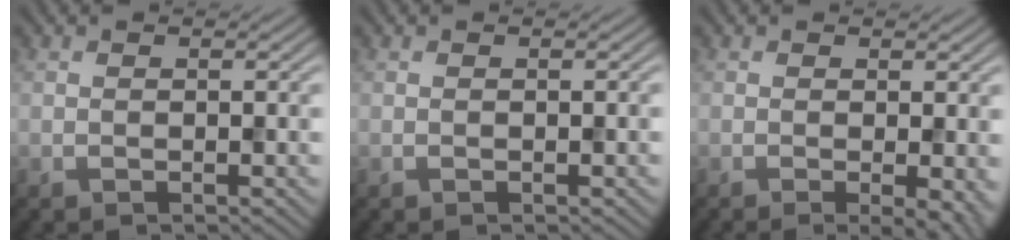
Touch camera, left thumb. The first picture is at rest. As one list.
[{"total": 0.0}, {"total": 3.8, "force": [-0.9, 0.9, 3.6], "torque": [-0.048, -0.009, -0.012]}]